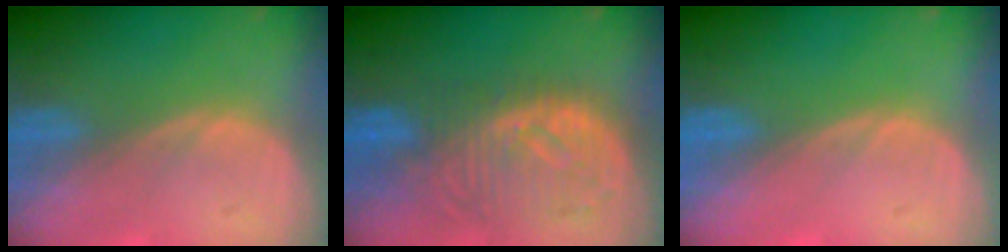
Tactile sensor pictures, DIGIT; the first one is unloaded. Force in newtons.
{"total": 10.6, "press": 9.4, "slide": 4.8}
{"total": 0.0}